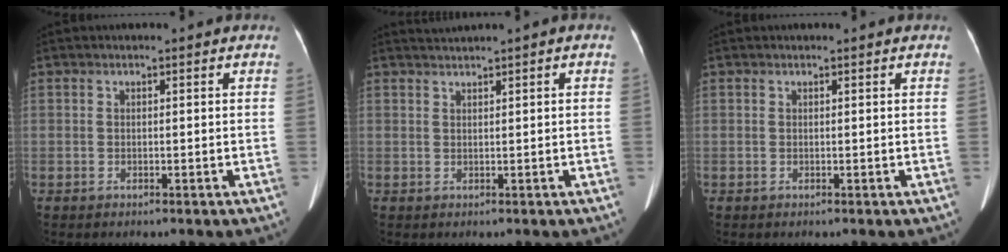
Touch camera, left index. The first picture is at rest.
{"total": 0.9, "force": [0.8, -0.1, 0.4], "torque": [-0.007, 0.017, 0.023]}
{"total": 0.0}